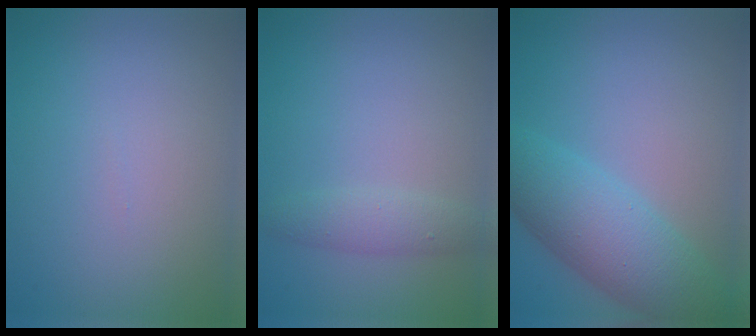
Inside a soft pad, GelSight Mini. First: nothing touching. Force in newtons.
{"total": 1.9, "press": 1.9, "slide": 0.1}
{"total": 6.9, "press": 6.9, "slide": 0.1}